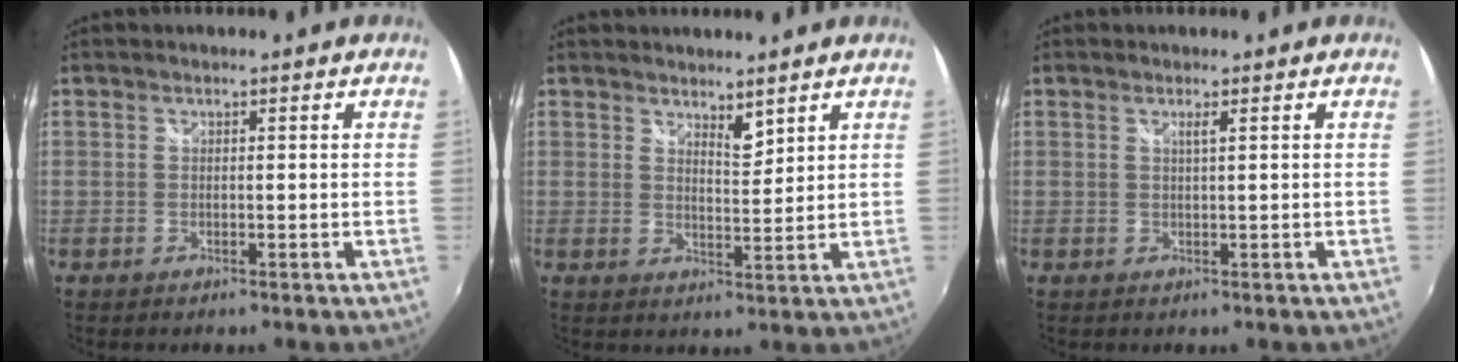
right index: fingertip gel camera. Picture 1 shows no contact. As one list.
[{"total": 3.3, "force": [2.8, 0.9, 1.6], "torque": [-0.023, -0.001, 0.045]}, {"total": 0.9, "force": [0.4, -0.3, 0.8], "torque": [-0.015, -0.001, 0.006]}]